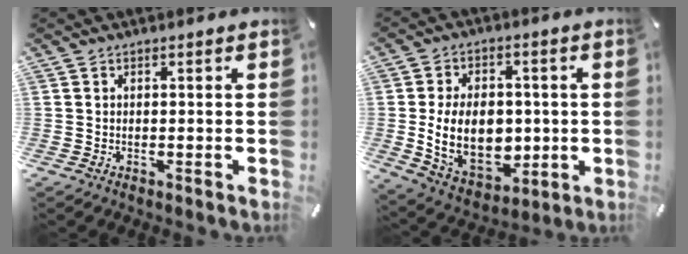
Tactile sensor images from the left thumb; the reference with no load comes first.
{"total": 16.1, "force": [-0.9, 11.5, 11.2], "torque": [-0.208, 0.000, -0.009]}